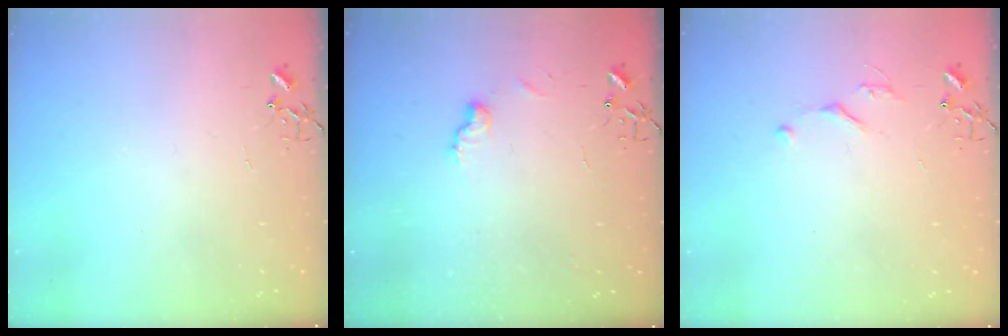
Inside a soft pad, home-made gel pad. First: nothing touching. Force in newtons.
{"total": 6.7, "press": 6.6, "slide": 0.7}
{"total": 4.3, "press": 4.3, "slide": 0.6}